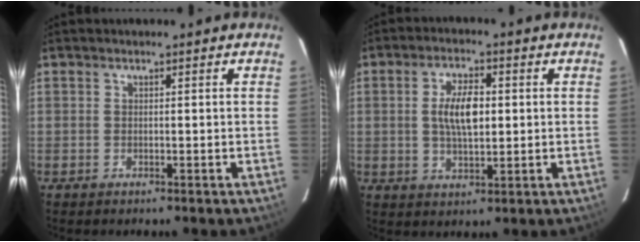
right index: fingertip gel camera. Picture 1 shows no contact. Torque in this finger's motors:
{"motor_torque": [0.21, 0.12, 0.42, 0.12]}